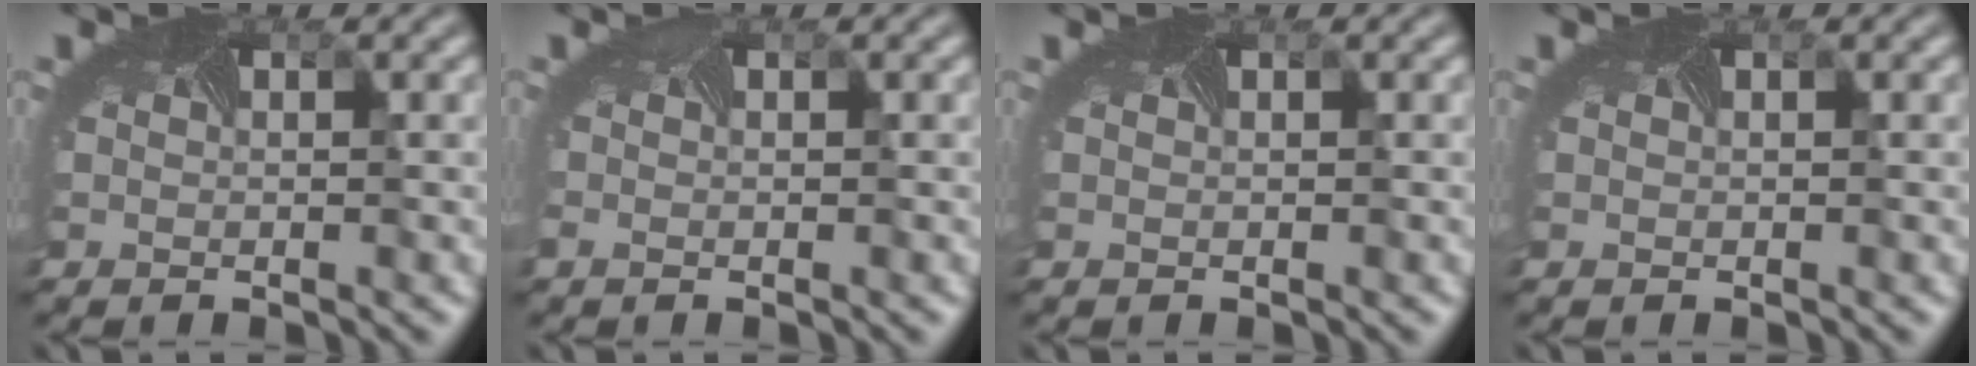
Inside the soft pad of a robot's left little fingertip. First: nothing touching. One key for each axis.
{"total": 1.0, "fx": -0.5, "fy": 0.6, "fz": 0.6, "tx": -0.020, "ty": -0.007, "tz": -0.011}
{"total": 0.0}
{"total": 0.0}